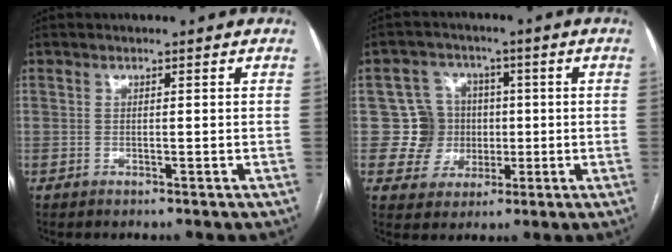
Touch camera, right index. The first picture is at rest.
{"total": 7.3, "force": [-0.1, 7.2, 0.5], "torque": [-0.006, 0.027, 0.005]}